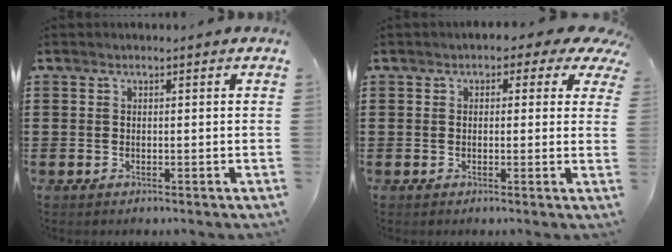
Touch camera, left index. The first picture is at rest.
{"total": 2.3, "force": [0.6, 1.7, 1.4], "torque": [-0.020, 0.001, 0.004]}